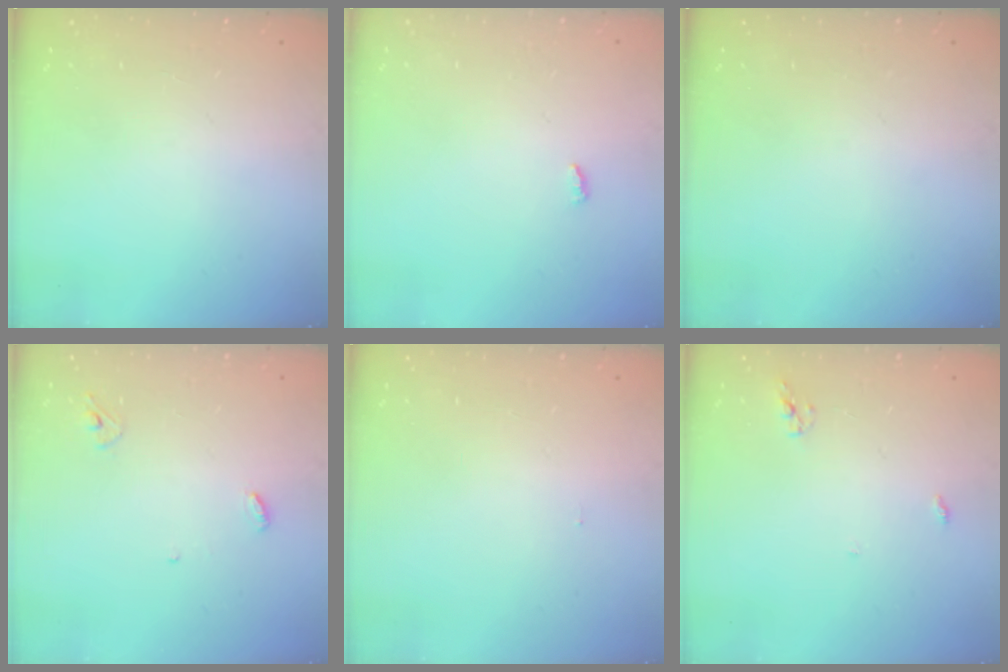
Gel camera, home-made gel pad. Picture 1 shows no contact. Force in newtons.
{"total": 2.7, "press": 2.7, "slide": 0.2}
{"total": 0.0}
{"total": 3.7, "press": 3.6, "slide": 0.3}
{"total": 6.0, "press": 0.9, "slide": 5.9}
{"total": 3.7, "press": 3.7, "slide": 0.1}